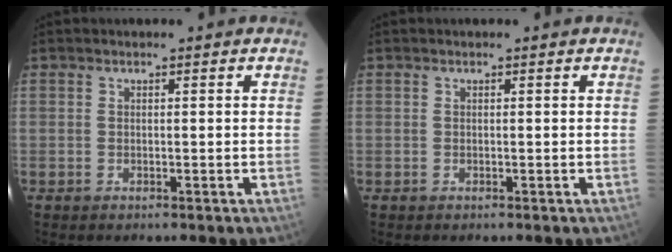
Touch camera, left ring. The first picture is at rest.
{"total": 0.0}